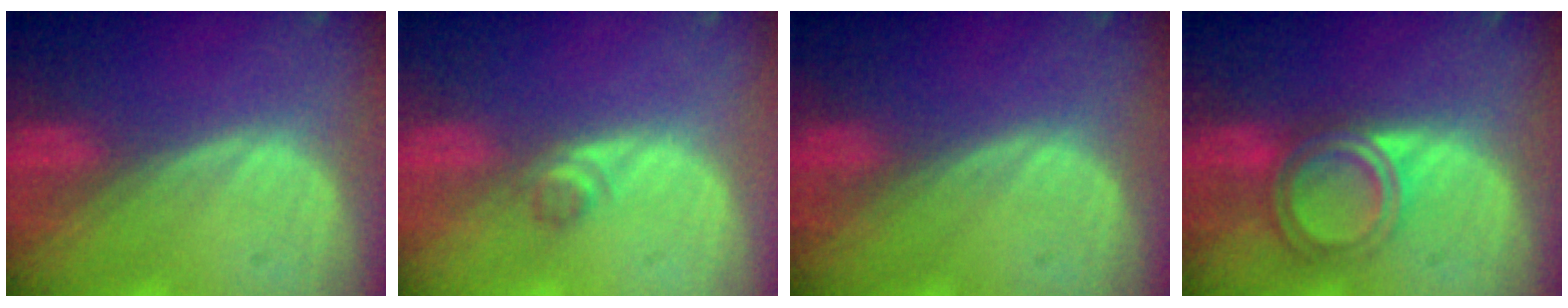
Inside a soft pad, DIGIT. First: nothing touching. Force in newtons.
{"total": 1.8, "press": 1.5, "slide": 0.9}
{"total": 0.0}
{"total": 6.4, "press": 5.4, "slide": 3.3}